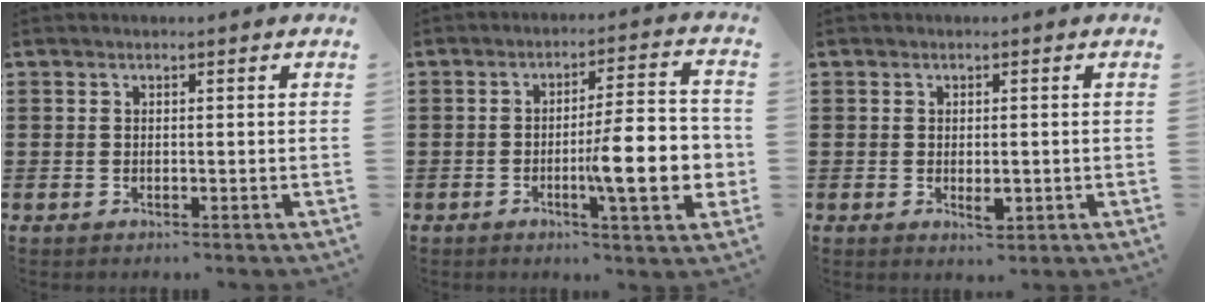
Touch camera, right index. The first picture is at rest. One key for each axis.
{"total": 12.1, "fx": -2.6, "fy": 2.7, "fz": 11.6, "tx": -0.162, "ty": -0.012, "tz": -0.048}
{"total": 2.0, "fx": -0.2, "fy": 0.8, "fz": 1.8, "tx": -0.034, "ty": -0.001, "tz": -0.003}